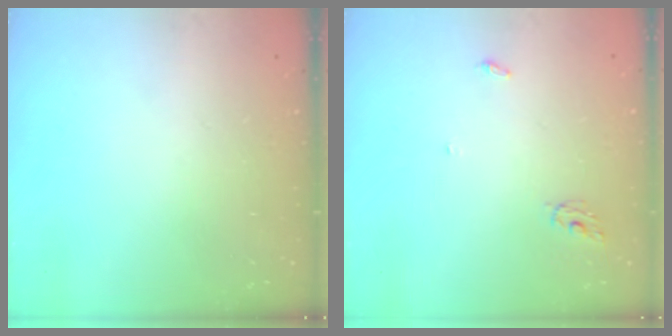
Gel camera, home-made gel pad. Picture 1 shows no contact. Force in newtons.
{"total": 4.0, "press": 4.0, "slide": 0.3}